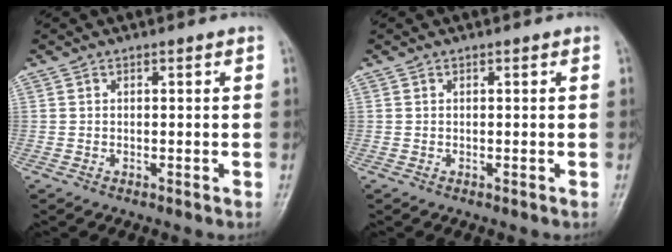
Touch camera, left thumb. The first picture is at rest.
{"total": 0.0}